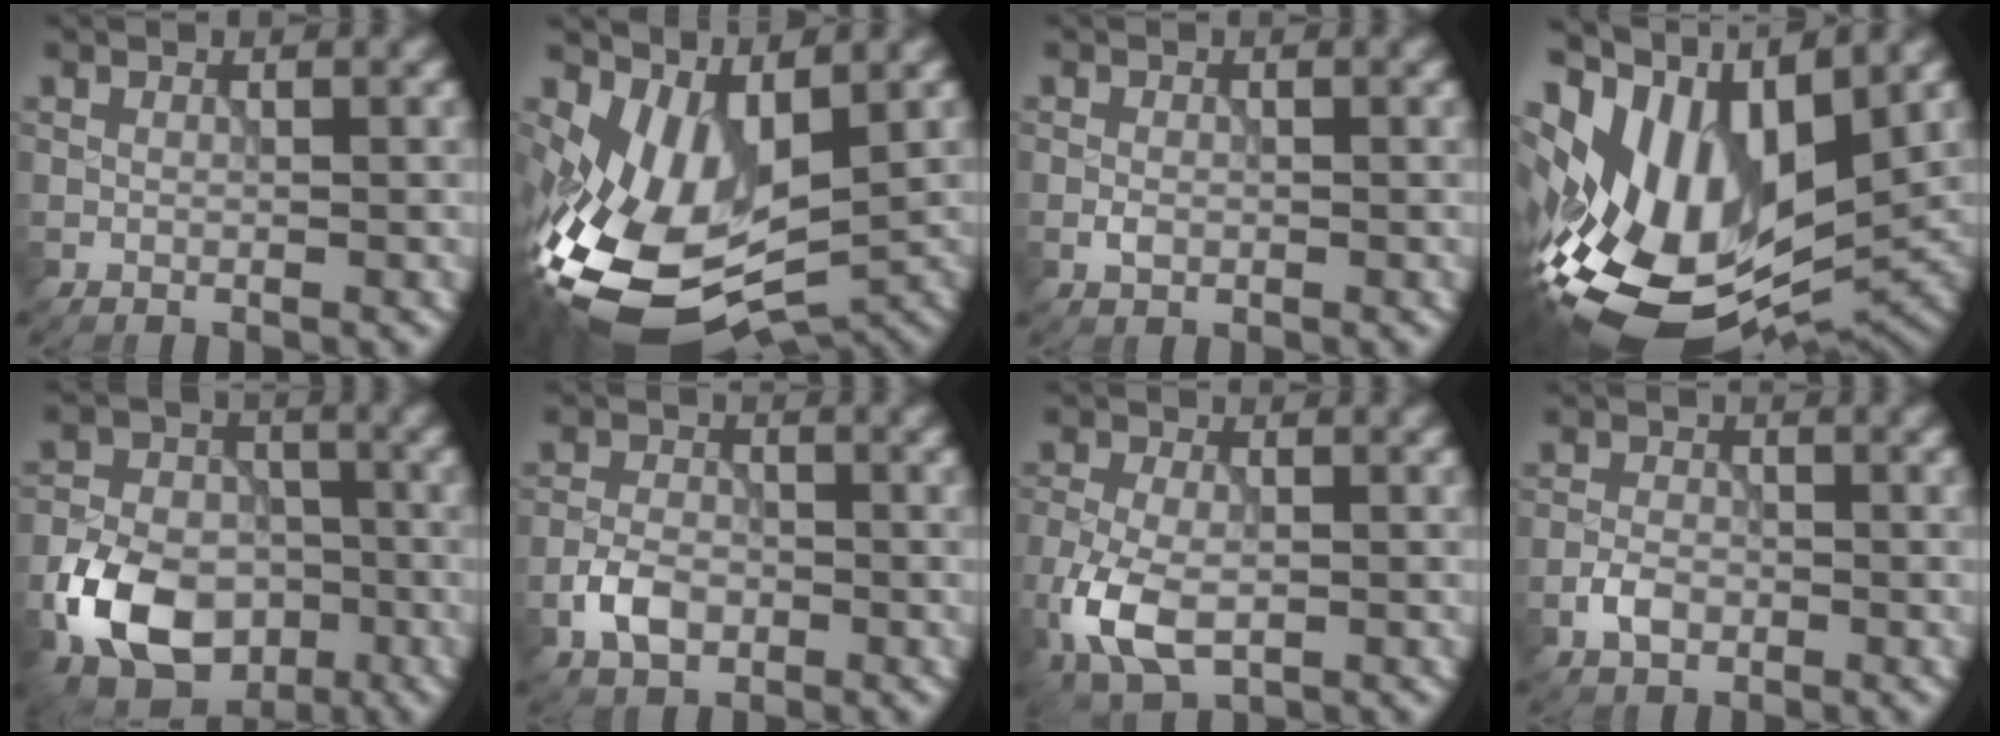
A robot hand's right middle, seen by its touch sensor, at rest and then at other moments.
{"total": 10.7, "force": [-0.9, 6.7, 8.3], "torque": [-0.174, -0.032, -0.004]}
{"total": 1.1, "force": [-0.4, 0.7, 0.7], "torque": [-0.013, 0.000, -0.008]}
{"total": 15.1, "force": [0.2, 8.3, 12.6], "torque": [-0.240, 0.002, 0.011]}
{"total": 9.0, "force": [-3.7, 6.3, 5.3], "torque": [-0.102, -0.008, -0.077]}
{"total": 3.4, "force": [-1.5, 2.2, 2.1], "torque": [-0.039, 0.001, -0.036]}
{"total": 5.7, "force": [-2.0, 3.2, 4.3], "torque": [-0.103, -0.011, -0.041]}
{"total": 2.3, "force": [-1.1, 1.5, 1.3], "torque": [-0.024, 0.002, -0.024]}